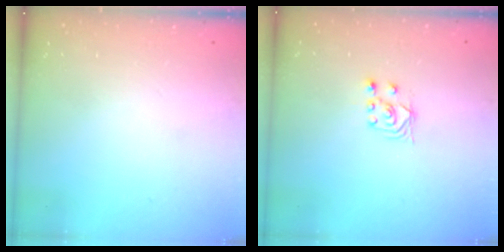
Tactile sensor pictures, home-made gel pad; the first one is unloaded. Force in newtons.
{"total": 3.0, "press": 2.8, "slide": 0.9}